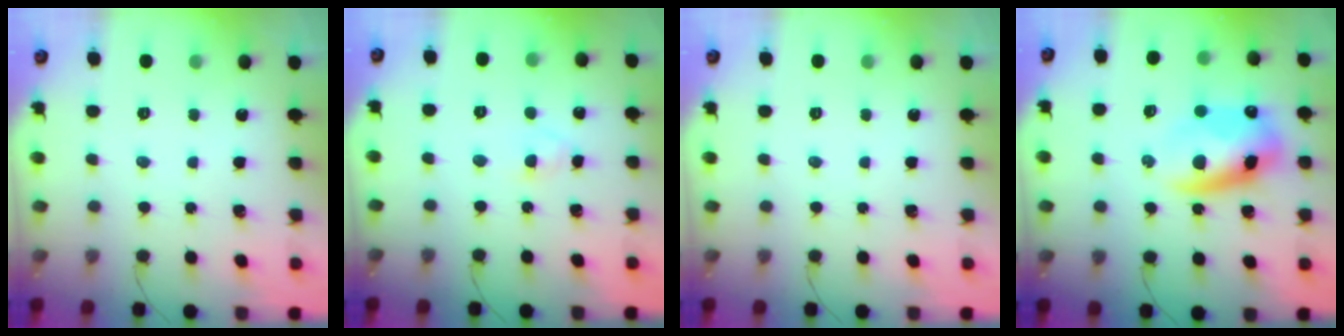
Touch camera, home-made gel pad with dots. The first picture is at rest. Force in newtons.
{"total": 2.6, "press": 2.4, "slide": 1.1}
{"total": 0.0}
{"total": 11.8, "press": 11.5, "slide": 2.9}